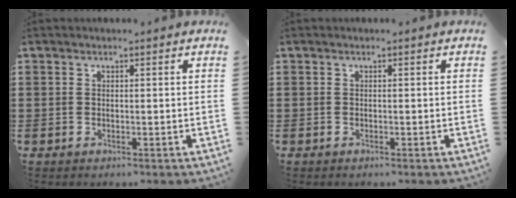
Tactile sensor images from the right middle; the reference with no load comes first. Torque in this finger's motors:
{"motor_torque": [0.12, 0.03, 0.01, 0.01]}